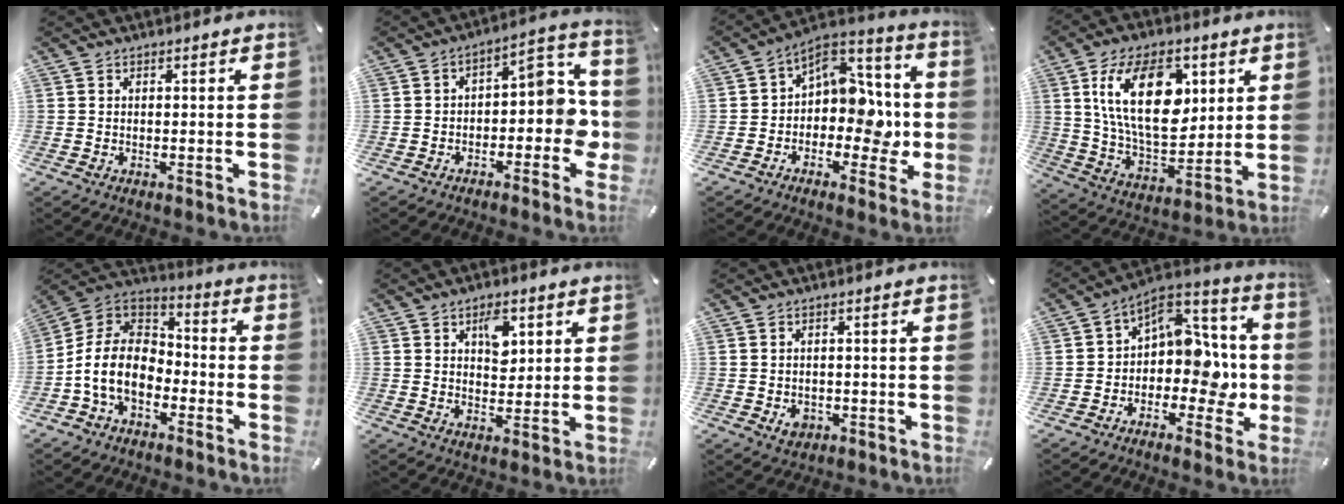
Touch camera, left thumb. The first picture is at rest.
{"total": 9.8, "force": [-1.8, 5.9, 7.6], "torque": [-0.075, 0.000, -0.035]}
{"total": 11.5, "force": [-0.4, 9.2, 6.9], "torque": [-0.080, -0.006, -0.001]}
{"total": 20.9, "force": [6.5, 12.6, 15.3], "torque": [-0.294, -0.001, 0.110]}
{"total": 12.3, "force": [-5.6, 8.7, 6.8], "torque": [-0.168, 0.022, -0.110]}
{"total": 7.2, "force": [3.0, 4.9, 4.4], "torque": [-0.040, -0.010, 0.044]}
{"total": 2.9, "force": [-0.7, 2.4, 1.4], "torque": [-0.017, 0.001, -0.014]}
{"total": 12.4, "force": [-0.8, 9.4, 8.0], "torque": [-0.084, -0.007, -0.010]}